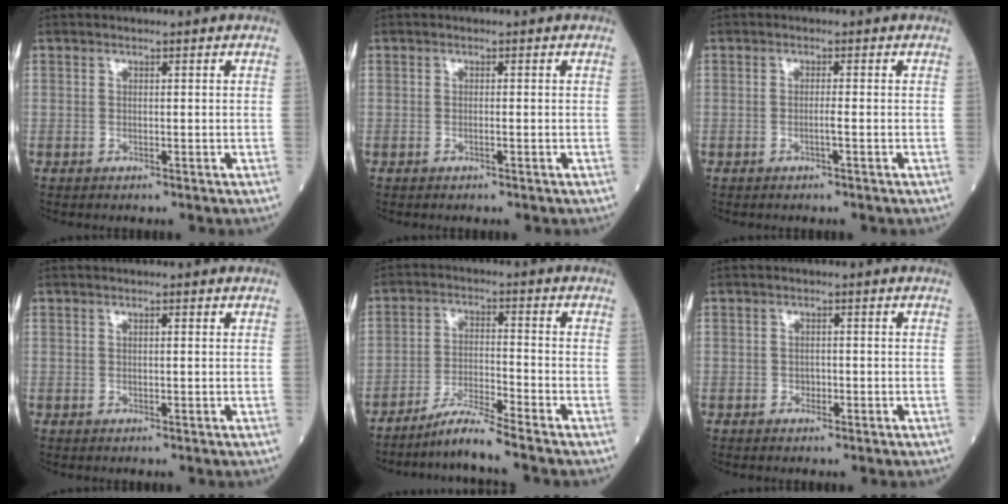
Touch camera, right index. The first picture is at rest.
{"total": 0.5, "force": [-0.2, -0.1, 0.4], "torque": [-0.009, 0.001, -0.004]}
{"total": 1.2, "force": [-0.5, -0.3, 1.0], "torque": [-0.019, 0.000, -0.010]}
{"total": 0.6, "force": [0.3, 0.1, 0.5], "torque": [-0.011, 0.001, 0.004]}
{"total": 5.8, "force": [-5.1, -1.4, 2.2], "torque": [-0.042, -0.022, -0.099]}
{"total": 1.0, "force": [-0.4, 0.8, 0.5], "torque": [-0.006, 0.003, -0.005]}